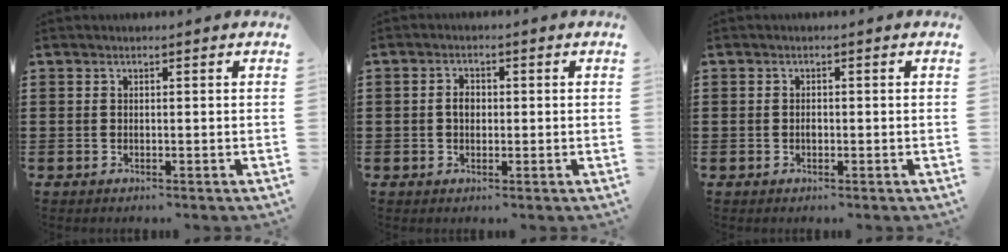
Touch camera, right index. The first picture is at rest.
{"total": 2.3, "force": [0.0, 1.5, 1.7], "torque": [-0.034, 0.006, -0.002]}
{"total": 0.9, "force": [-0.2, 0.7, 0.5], "torque": [-0.012, 0.002, -0.005]}